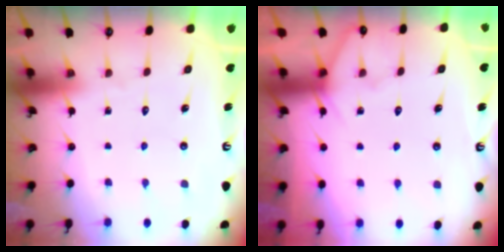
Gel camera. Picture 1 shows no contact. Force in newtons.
{"total": 5.3, "press": 5.3, "slide": 0.7}